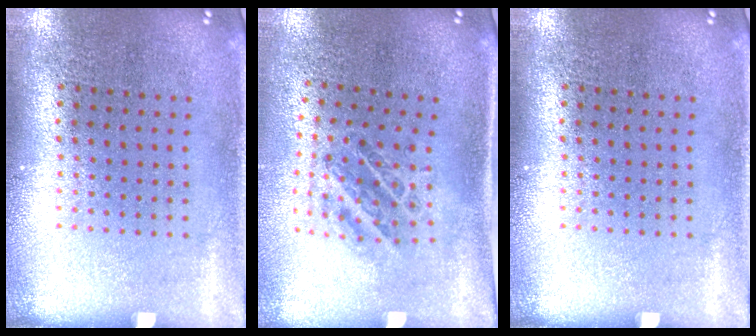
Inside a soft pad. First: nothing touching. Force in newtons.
{"total": 1.0, "press": 1.0, "slide": 0.2}
{"total": 0.0}